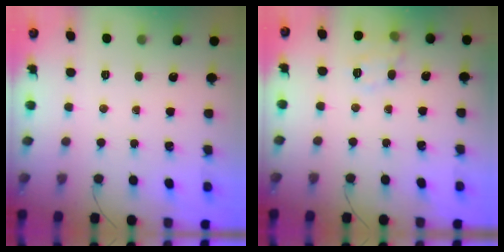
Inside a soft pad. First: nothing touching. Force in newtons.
{"total": 10.2, "press": 10.2, "slide": 0.7}